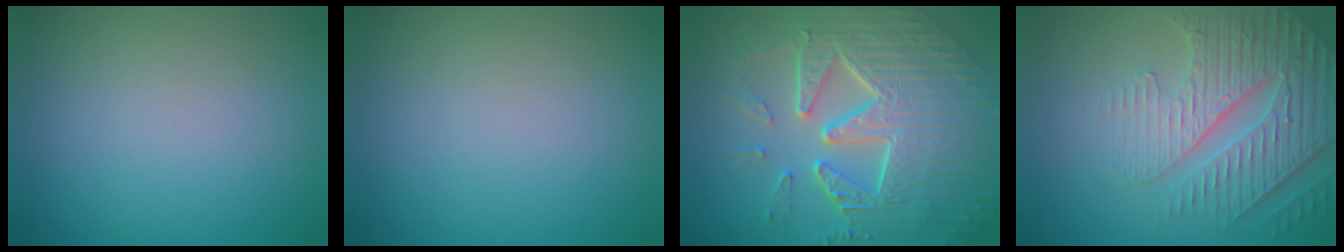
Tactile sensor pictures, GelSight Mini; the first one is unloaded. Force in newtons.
{"total": 0.0}
{"total": 9.7, "press": 6.6, "slide": 7.1}
{"total": 5.7, "press": 4.9, "slide": 3.0}